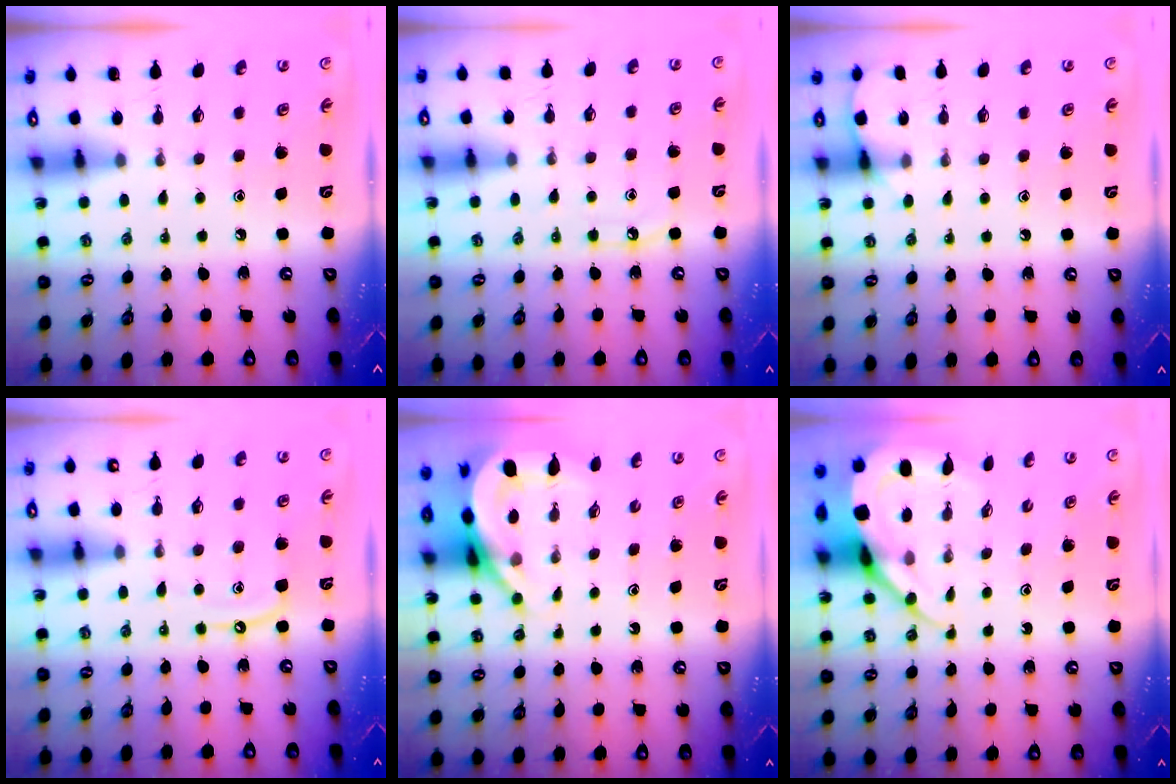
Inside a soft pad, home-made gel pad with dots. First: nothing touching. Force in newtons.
{"total": 5.1, "press": 5.1, "slide": 0.5}
{"total": 6.0, "press": 5.9, "slide": 0.7}
{"total": 6.4, "press": 6.4, "slide": 0.7}
{"total": 7.7, "press": 7.7, "slide": 0.7}
{"total": 8.6, "press": 8.5, "slide": 1.0}